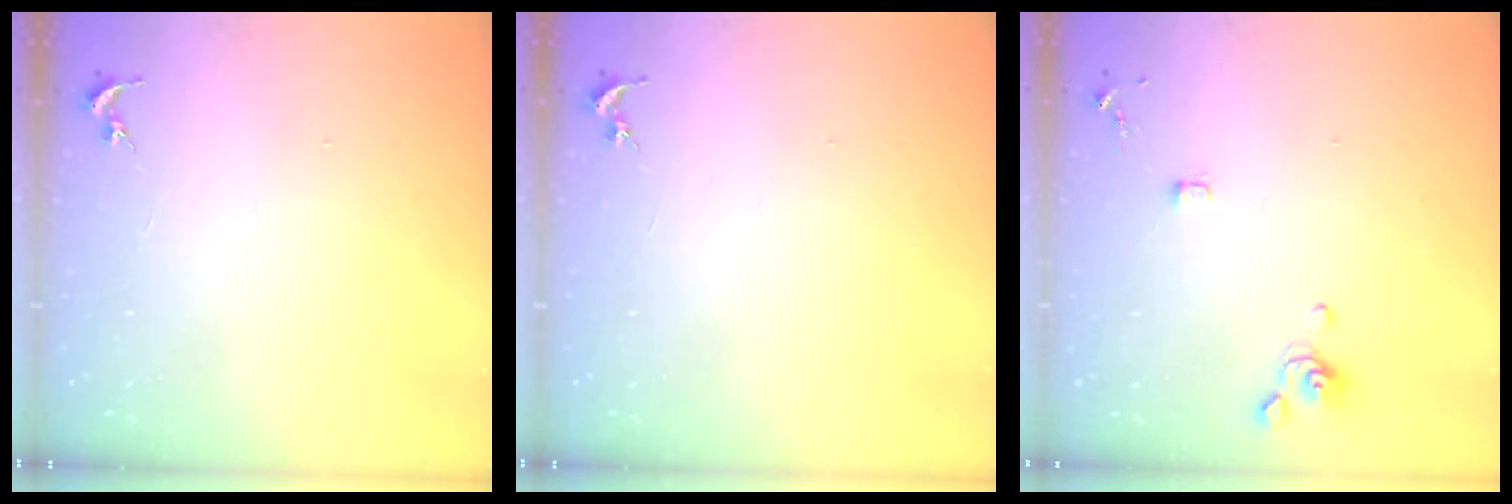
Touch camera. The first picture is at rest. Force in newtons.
{"total": 0.0}
{"total": 3.8, "press": 3.7, "slide": 0.9}